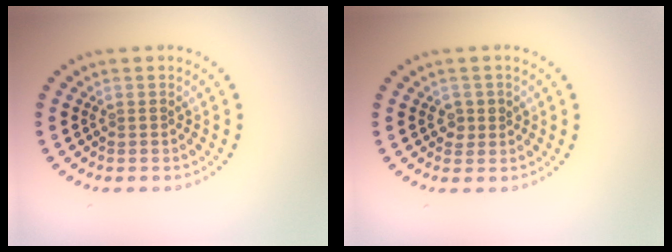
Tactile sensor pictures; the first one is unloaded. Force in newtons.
{"total": 1.3, "press": 1.2, "slide": 0.4}